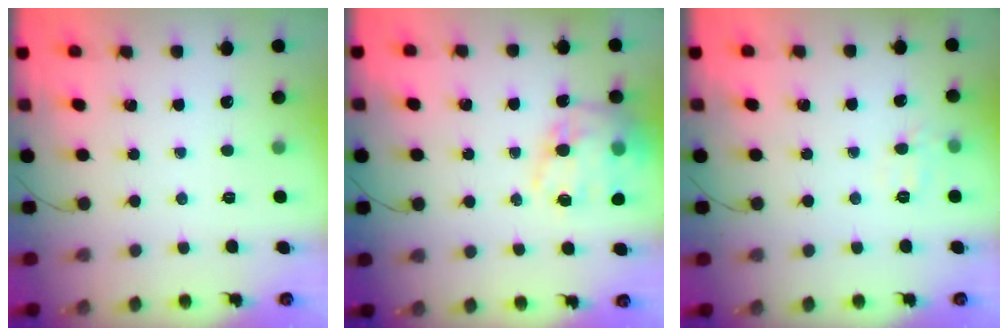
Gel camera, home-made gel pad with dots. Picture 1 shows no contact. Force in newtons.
{"total": 17.7, "press": 17.3, "slide": 3.9}
{"total": 5.8, "press": 5.8, "slide": 1.1}